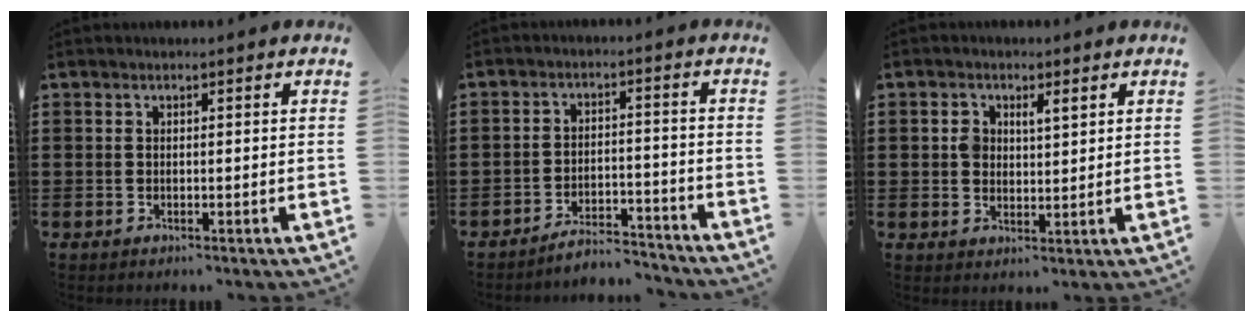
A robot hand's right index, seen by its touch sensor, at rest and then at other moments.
{"total": 4.7, "force": [-4.6, 0.5, 0.9], "torque": [-0.023, 0.003, -0.093]}
{"total": 2.6, "force": [0.9, 1.8, 1.7], "torque": [-0.040, 0.008, 0.015]}